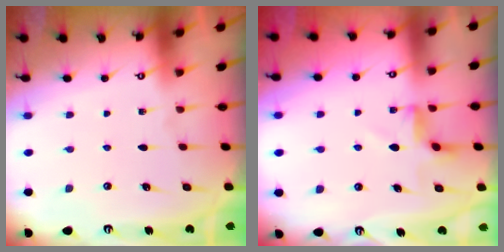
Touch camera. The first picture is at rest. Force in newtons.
{"total": 3.7, "press": 3.6, "slide": 0.6}